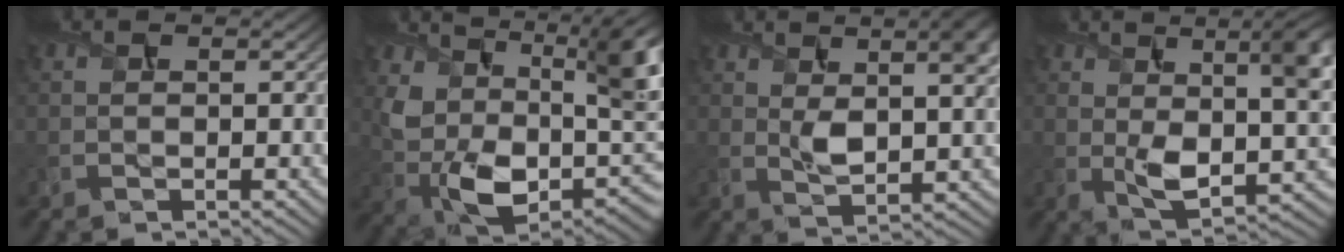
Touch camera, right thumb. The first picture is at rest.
{"total": 16.7, "force": [3.3, 10.4, 12.6], "torque": [-0.221, -0.025, 0.067]}
{"total": 7.7, "force": [2.4, 3.2, 6.6], "torque": [-0.118, 0.000, 0.045]}
{"total": 11.1, "force": [1.6, 5.2, 9.7], "torque": [-0.164, -0.008, 0.028]}